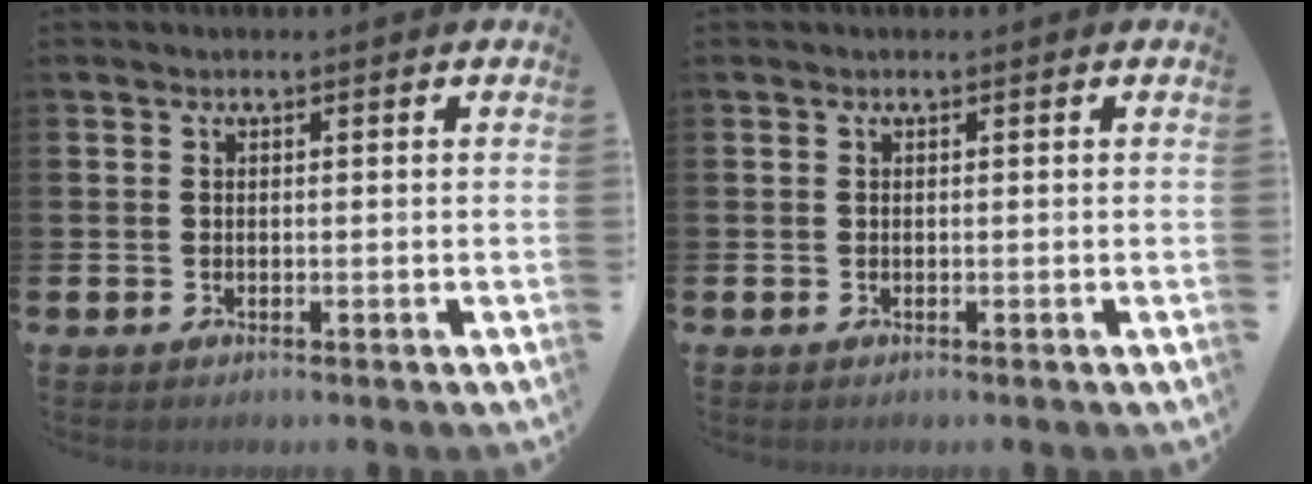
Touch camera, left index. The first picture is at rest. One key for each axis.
{"total": 0.0}